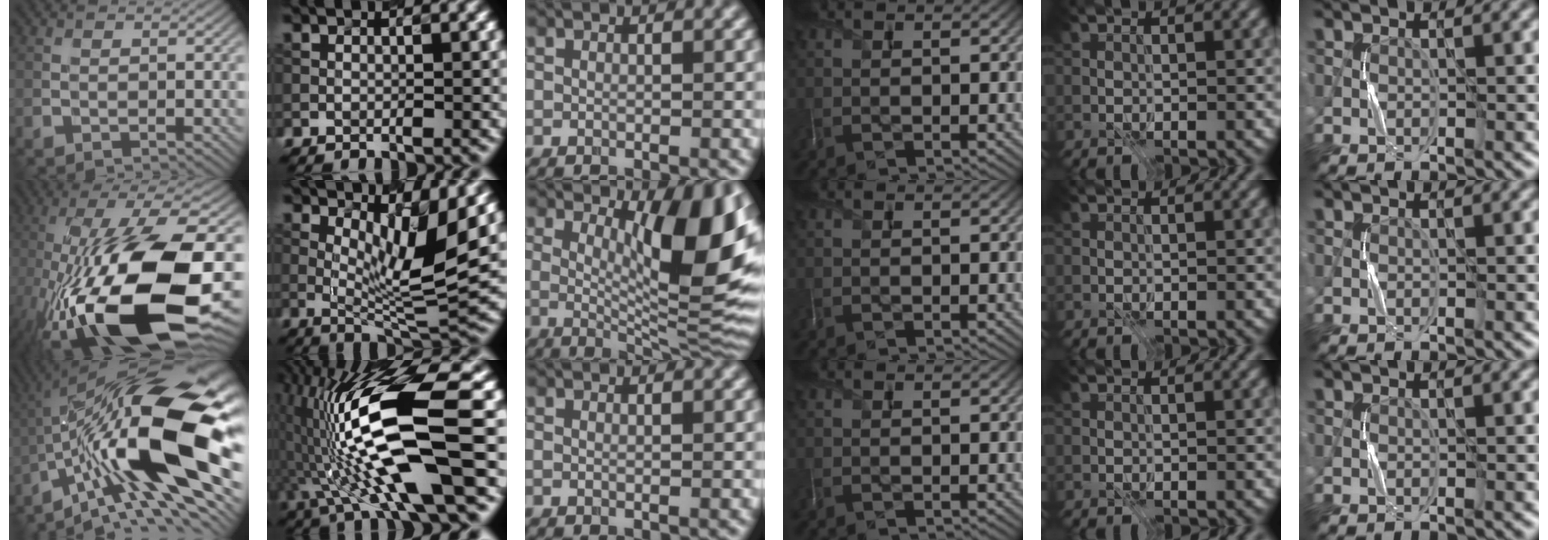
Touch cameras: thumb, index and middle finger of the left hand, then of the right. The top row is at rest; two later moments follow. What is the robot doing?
{"motion": "press", "object": "grip strengthener"}